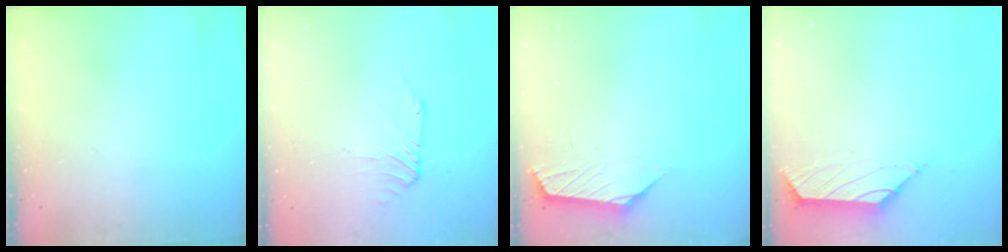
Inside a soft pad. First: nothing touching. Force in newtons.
{"total": 0.9, "press": 0.8, "slide": 0.4}
{"total": 1.0, "press": 0.9, "slide": 0.4}
{"total": 1.5, "press": 1.4, "slide": 0.6}